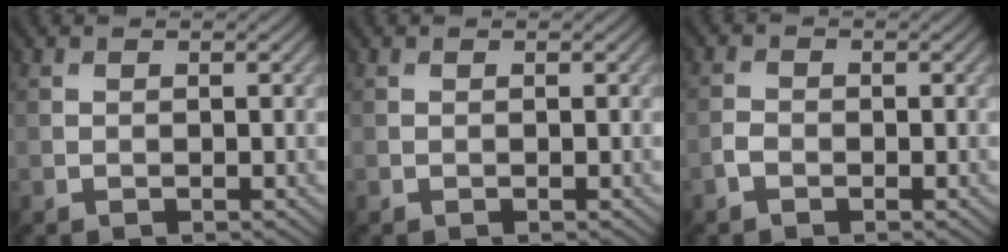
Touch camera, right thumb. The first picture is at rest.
{"total": 0.0}
{"total": 1.2, "force": [-1.1, 0.5, -0.2], "torque": [0.004, -0.002, -0.025]}